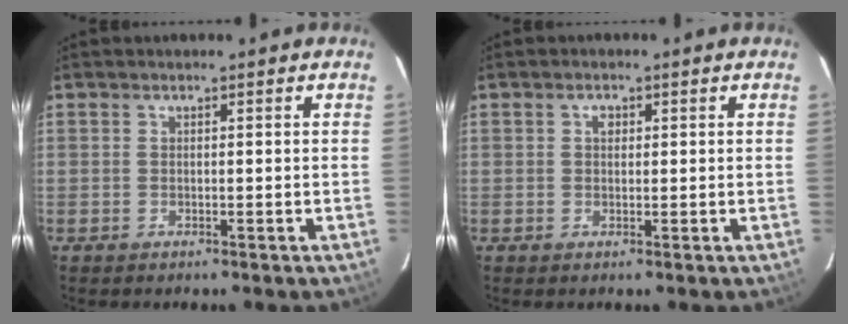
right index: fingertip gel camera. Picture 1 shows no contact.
{"total": 1.3, "force": [0.4, 1.0, 0.7], "torque": [-0.010, 0.006, 0.006]}